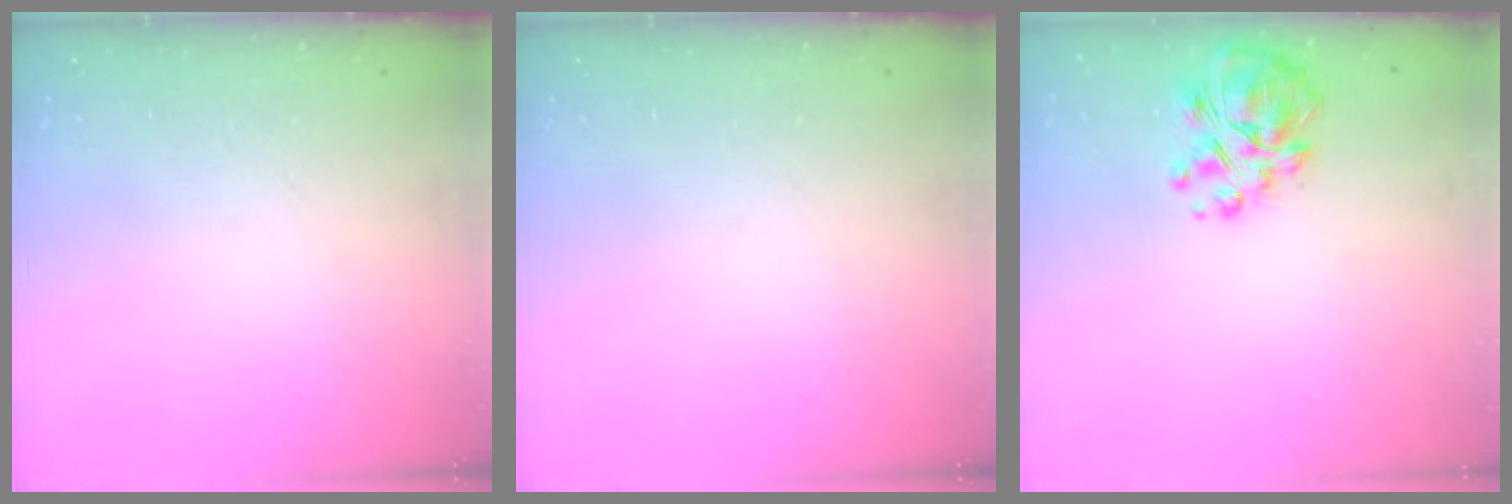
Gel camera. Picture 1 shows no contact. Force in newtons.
{"total": 0.0}
{"total": 11.3, "press": 10.8, "slide": 3.5}